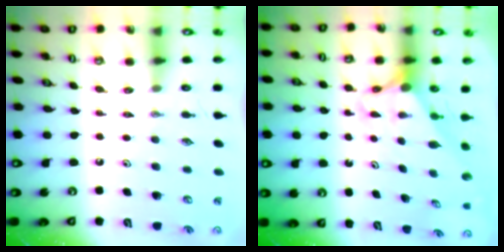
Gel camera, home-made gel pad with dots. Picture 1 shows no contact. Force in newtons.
{"total": 2.6, "press": 2.6, "slide": 0.0}